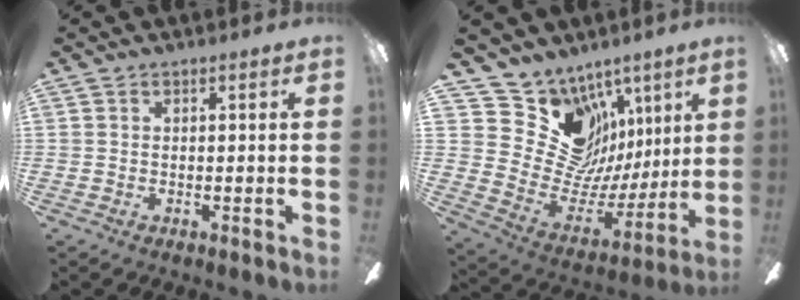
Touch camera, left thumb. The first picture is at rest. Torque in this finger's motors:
{"motor_torque": [1.03, -0.45, -0.60, -0.32, -0.03]}